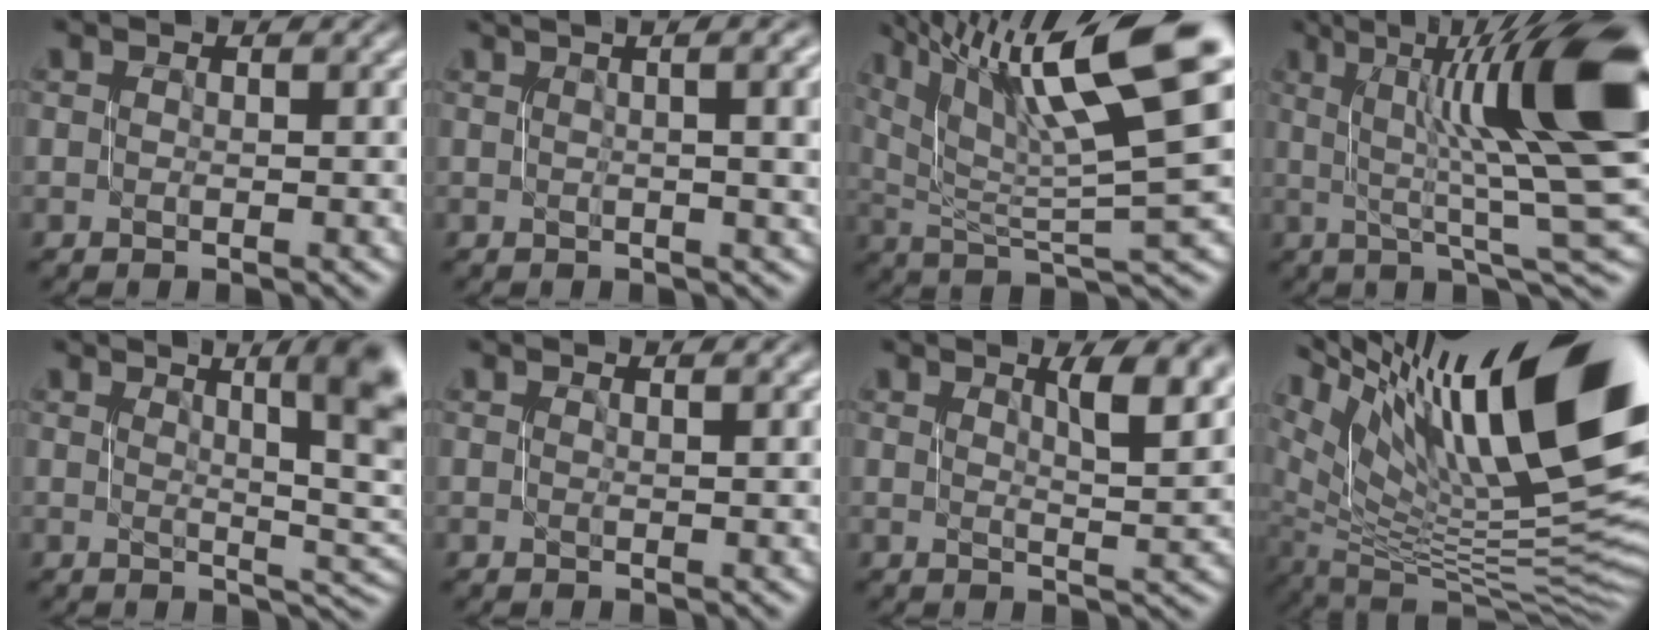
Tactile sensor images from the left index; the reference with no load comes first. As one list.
[{"total": 10.9, "force": [3.2, 4.5, 9.4], "torque": [-0.096, 0.042, 0.028]}, {"total": 13.3, "force": [6.8, 2.9, 11.1], "torque": [-0.180, 0.024, 0.121]}, {"total": 14.2, "force": [3.9, 2.7, 13.4], "torque": [-0.176, 0.011, 0.066]}, {"total": 8.9, "force": [2.7, 2.3, 8.1], "torque": [-0.088, 0.010, 0.036]}, {"total": 0.9, "force": [0.5, 0.3, 0.7], "torque": [-0.004, 0.004, 0.005]}, {"total": 5.1, "force": [2.2, 1.4, 4.4], "torque": [-0.052, -0.002, 0.035]}, {"total": 16.8, "force": [8.0, 5.1, 13.9], "torque": [-0.240, 0.018, 0.152]}]